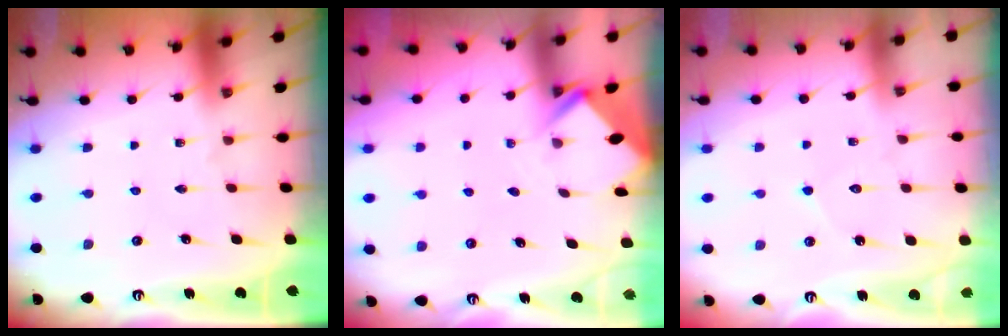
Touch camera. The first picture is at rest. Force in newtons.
{"total": 2.8, "press": 2.8, "slide": 0.2}
{"total": 5.8, "press": 5.8, "slide": 0.5}